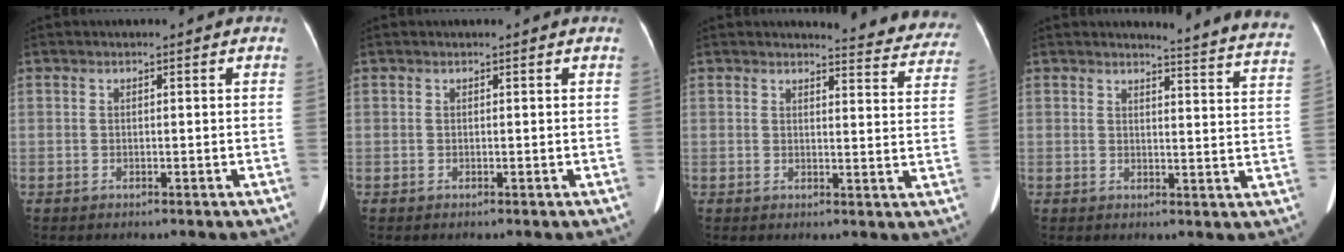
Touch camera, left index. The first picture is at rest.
{"total": 0.0}
{"total": 11.4, "force": [11.2, 1.8, 1.3], "torque": [0.017, -0.059, 0.093]}
{"total": 14.0, "force": [13.9, -0.2, 2.1], "torque": [-0.009, -0.103, 0.122]}